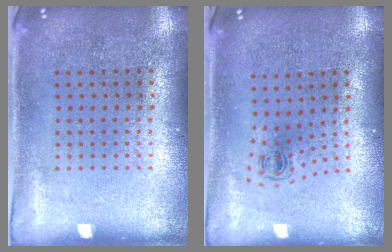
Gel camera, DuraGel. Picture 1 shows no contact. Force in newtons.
{"total": 0.6, "press": 0.3, "slide": 0.5}